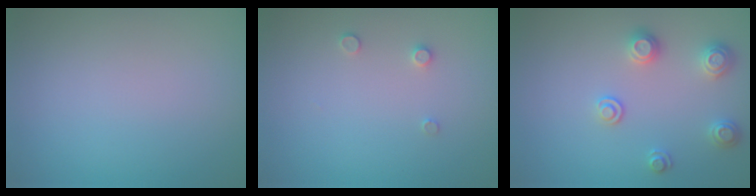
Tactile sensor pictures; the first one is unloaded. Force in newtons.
{"total": 0.8, "press": 0.8, "slide": 0.0}
{"total": 2.4, "press": 2.4, "slide": 0.4}